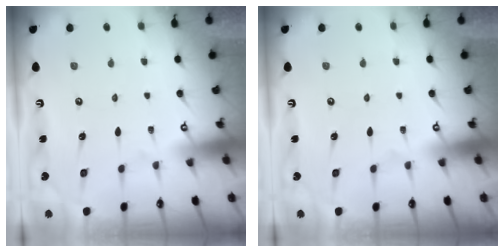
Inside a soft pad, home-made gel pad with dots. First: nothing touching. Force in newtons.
{"total": 0.0}